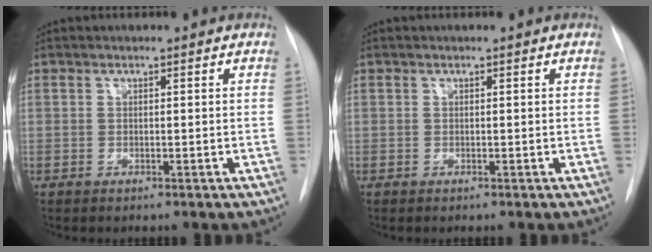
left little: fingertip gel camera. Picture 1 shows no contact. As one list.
[{"total": 0.0}]